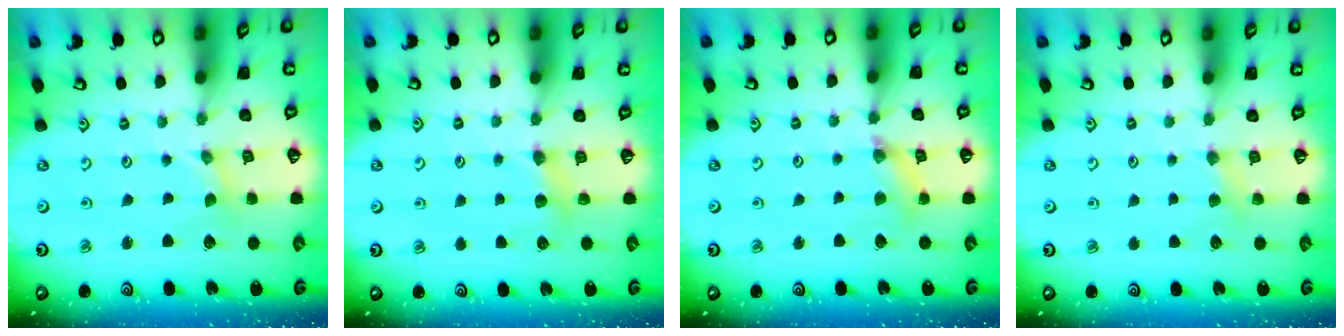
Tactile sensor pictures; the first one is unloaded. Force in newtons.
{"total": 5.9, "press": 5.9, "slide": 0.7}
{"total": 5.2, "press": 5.1, "slide": 0.6}
{"total": 3.8, "press": 3.7, "slide": 0.6}